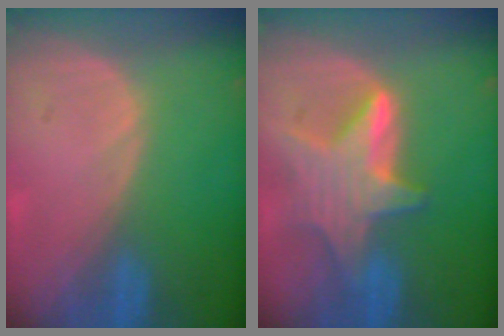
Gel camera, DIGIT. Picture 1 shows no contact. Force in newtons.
{"total": 7.8, "press": 7.8, "slide": 0.7}